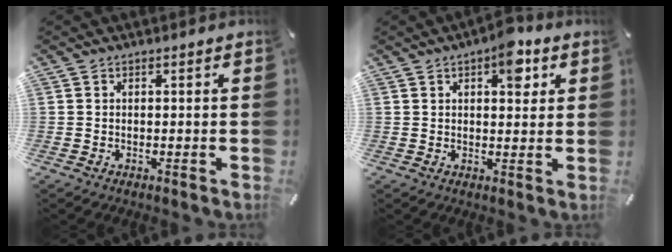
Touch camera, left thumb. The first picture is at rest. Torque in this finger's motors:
{"motor_torque": [1.24, 1.40, 0.61, -0.68, 0.22]}